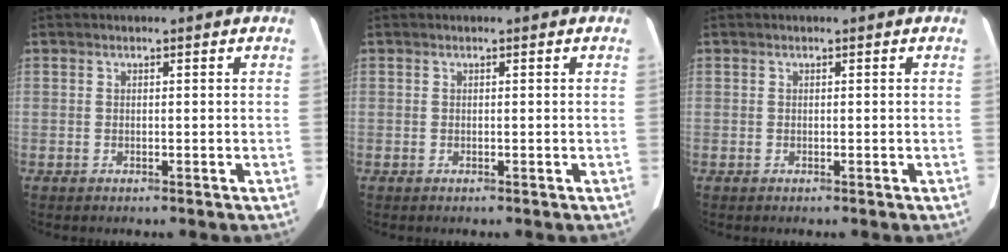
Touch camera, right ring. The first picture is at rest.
{"total": 0.0}
{"total": 0.0}